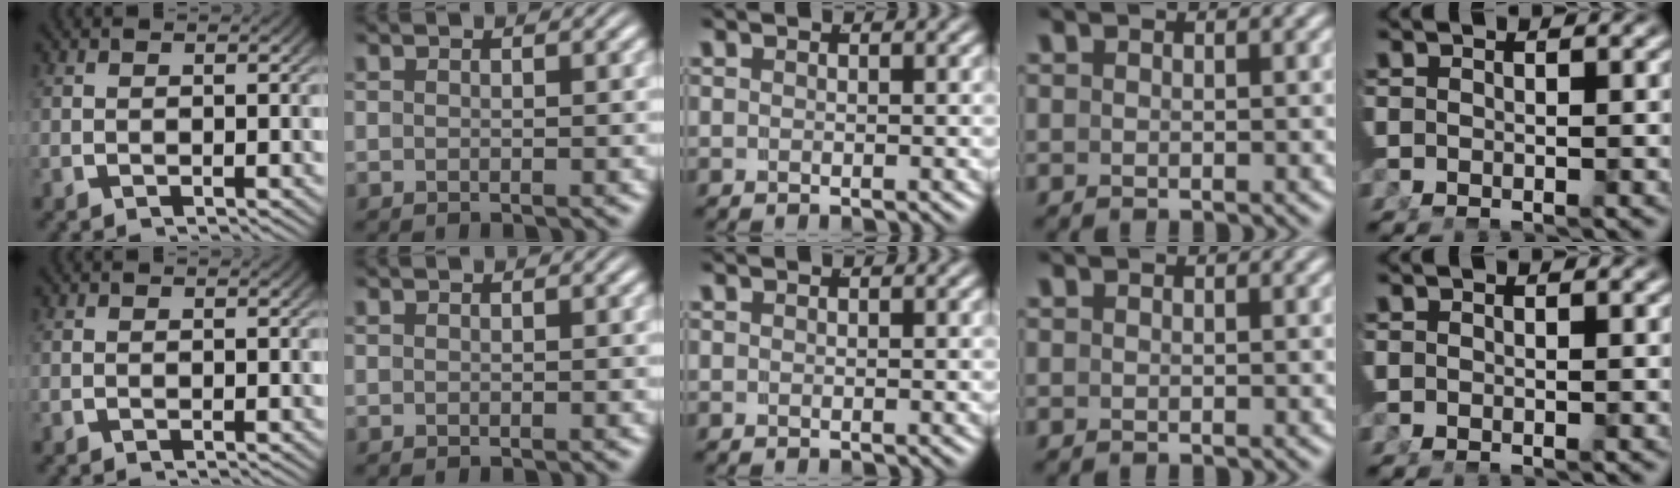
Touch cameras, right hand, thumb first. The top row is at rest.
{}